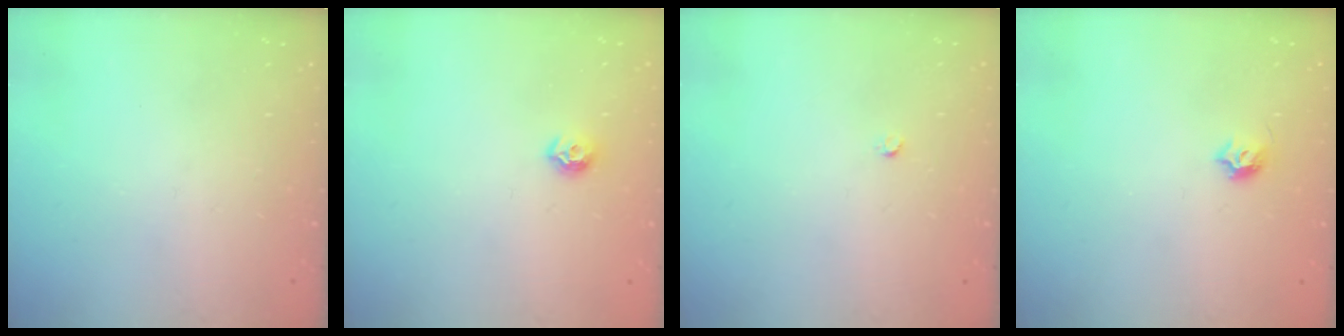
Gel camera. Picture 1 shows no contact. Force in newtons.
{"total": 6.8, "press": 6.7, "slide": 1.0}
{"total": 2.2, "press": 2.2, "slide": 0.3}
{"total": 5.0, "press": 4.9, "slide": 0.7}